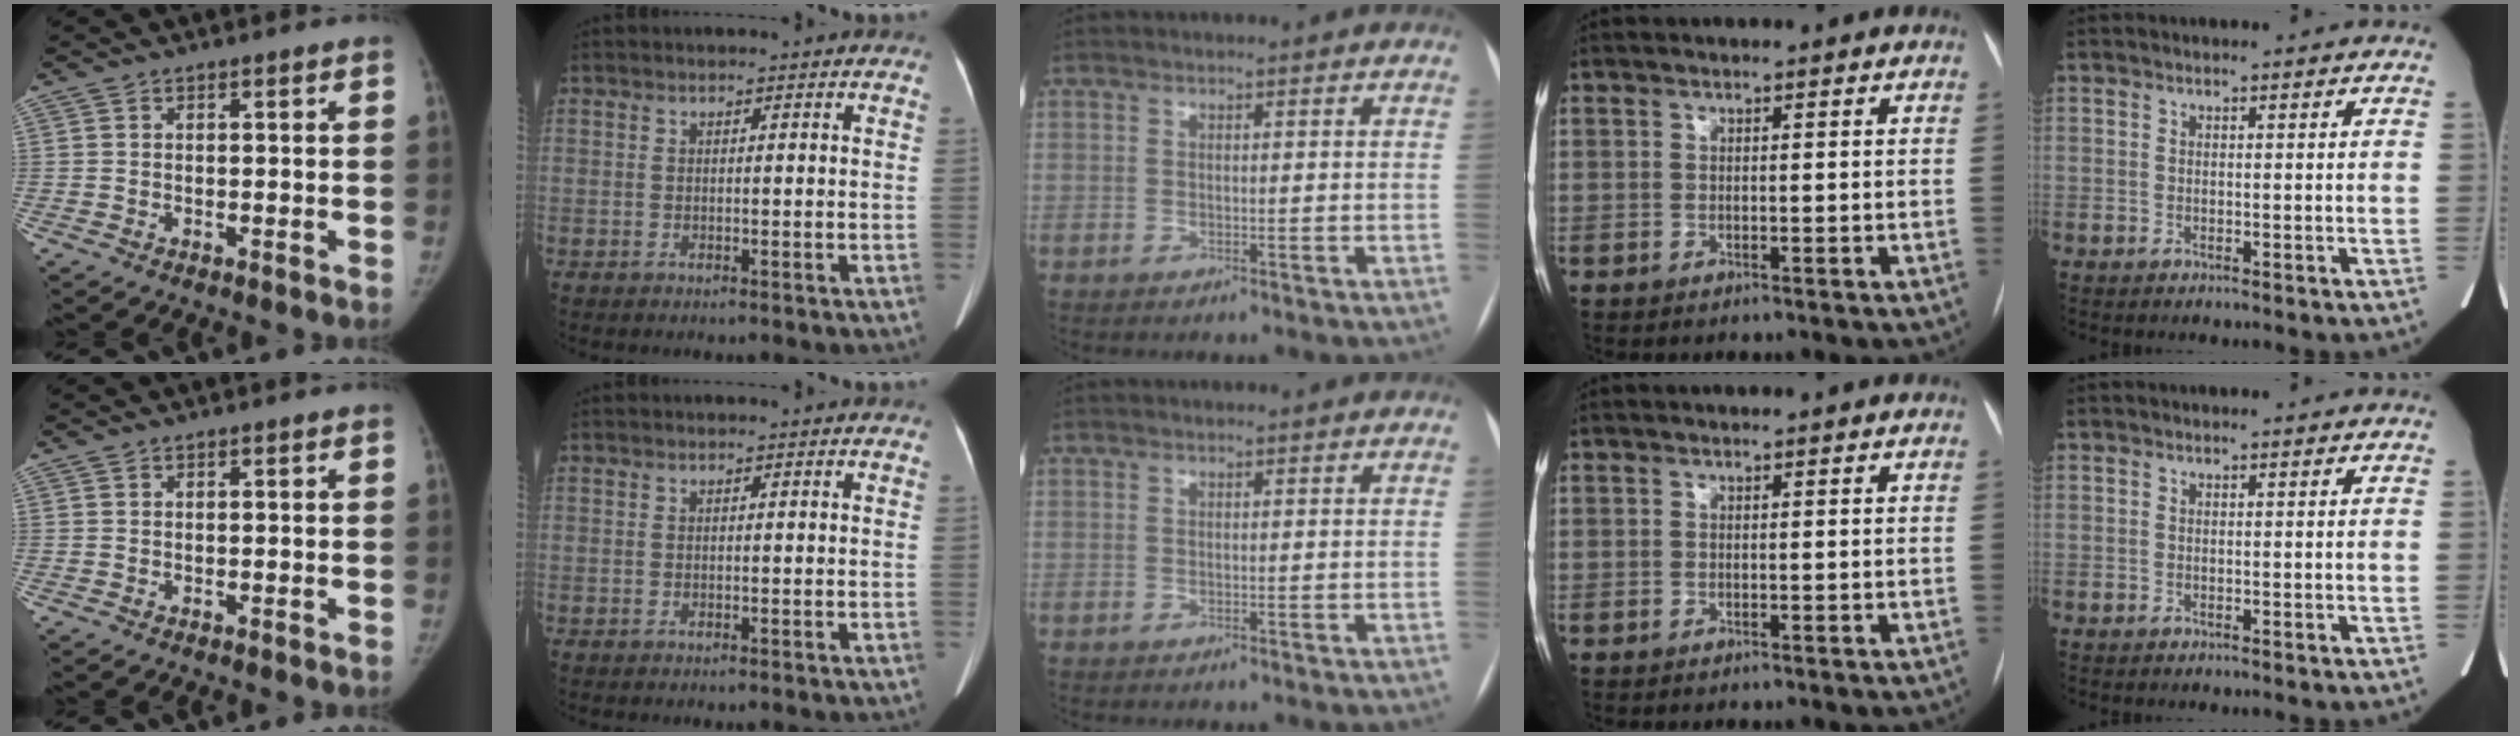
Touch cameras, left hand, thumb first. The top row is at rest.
{}